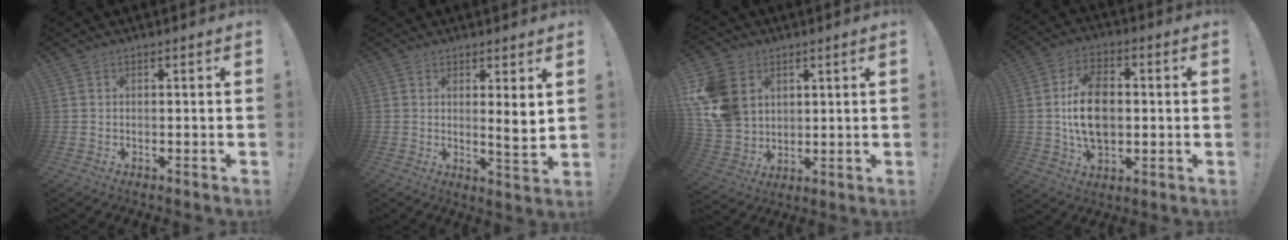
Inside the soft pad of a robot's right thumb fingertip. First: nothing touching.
{"total": 5.0, "force": [1.9, 0.0, 4.6], "torque": [-0.058, -0.027, 0.025]}
{"total": 15.6, "force": [4.9, 12.4, 8.0], "torque": [-0.165, -0.016, 0.102]}
{"total": 14.8, "force": [0.1, 9.9, 11.0], "torque": [-0.193, 0.006, 0.001]}